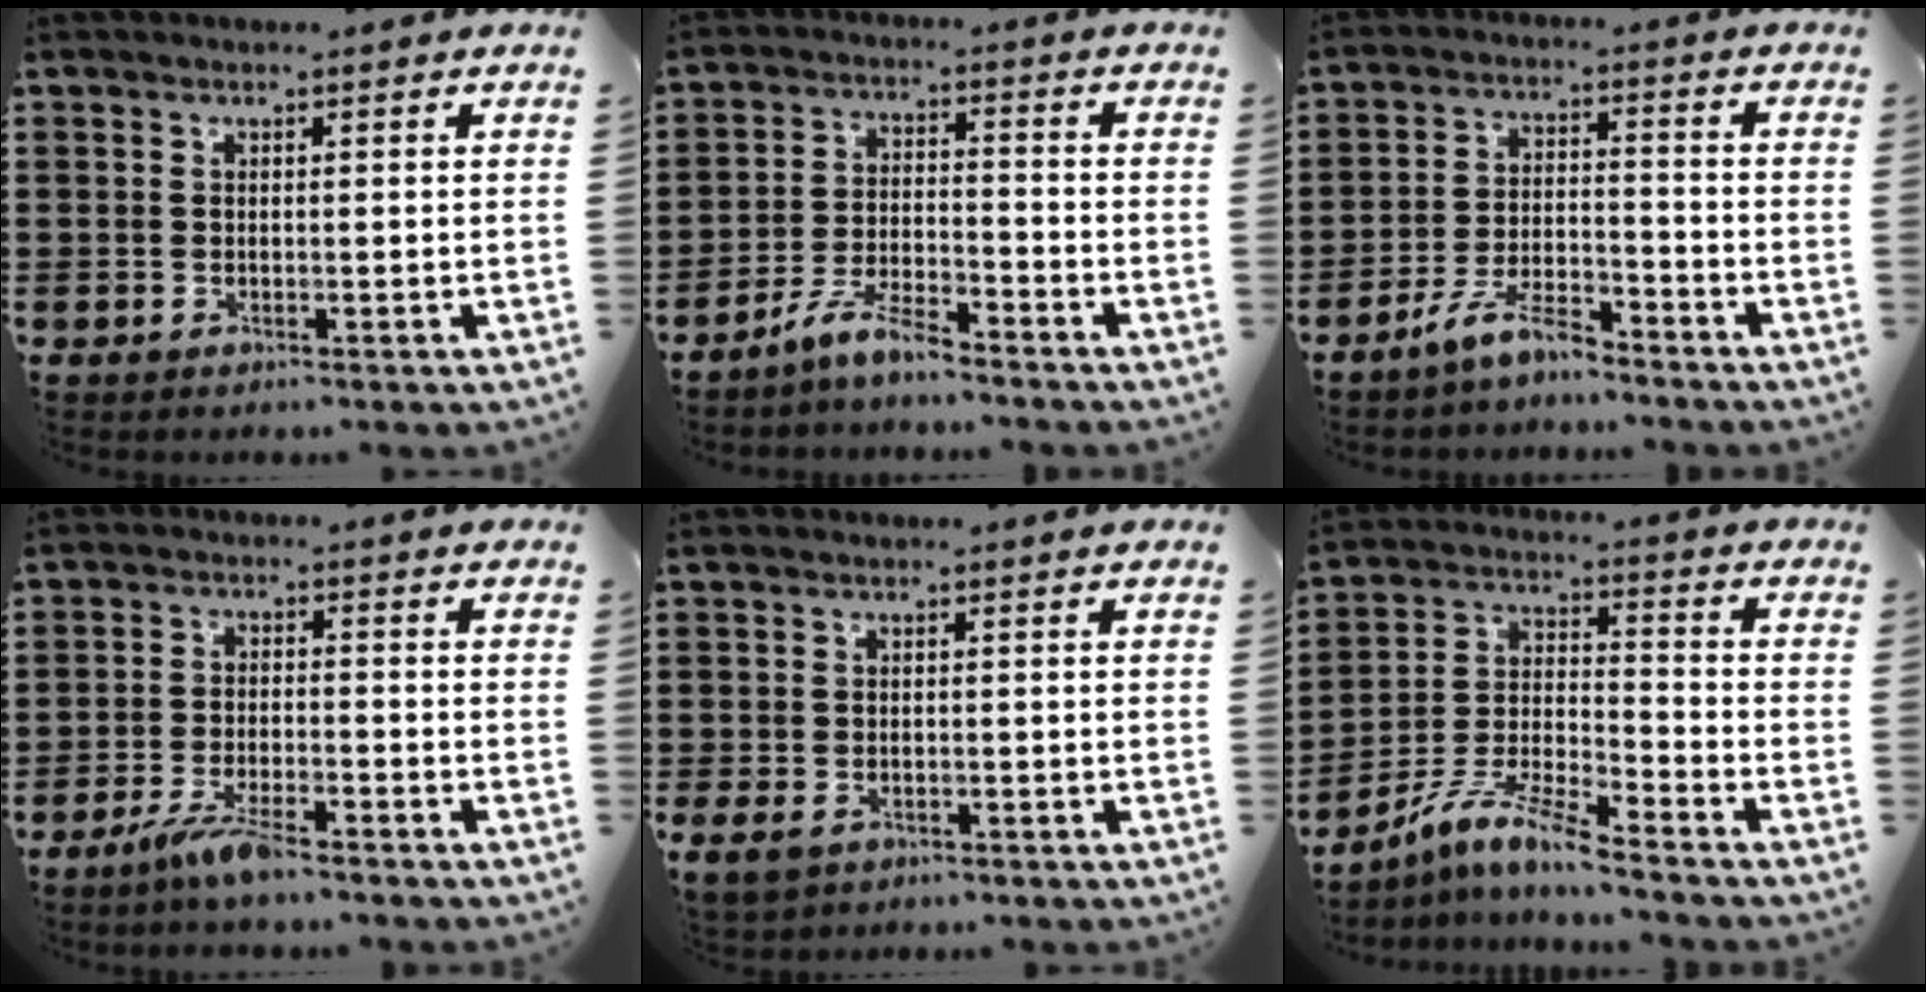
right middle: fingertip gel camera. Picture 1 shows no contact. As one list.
[{"total": 5.9, "force": [-5.2, 0.8, 2.6], "torque": [-0.063, -0.001, -0.104]}, {"total": 6.7, "force": [-5.7, 1.3, 3.1], "torque": [-0.070, 0.001, -0.113]}, {"total": 4.6, "force": [-3.6, 0.3, 2.9], "torque": [-0.065, -0.008, -0.070]}, {"total": 1.4, "force": [-0.7, 0.9, 0.7], "torque": [-0.032, -0.005, -0.020]}, {"total": 8.7, "force": [-7.6, 0.4, 4.4], "torque": [-0.097, 0.000, -0.152]}]